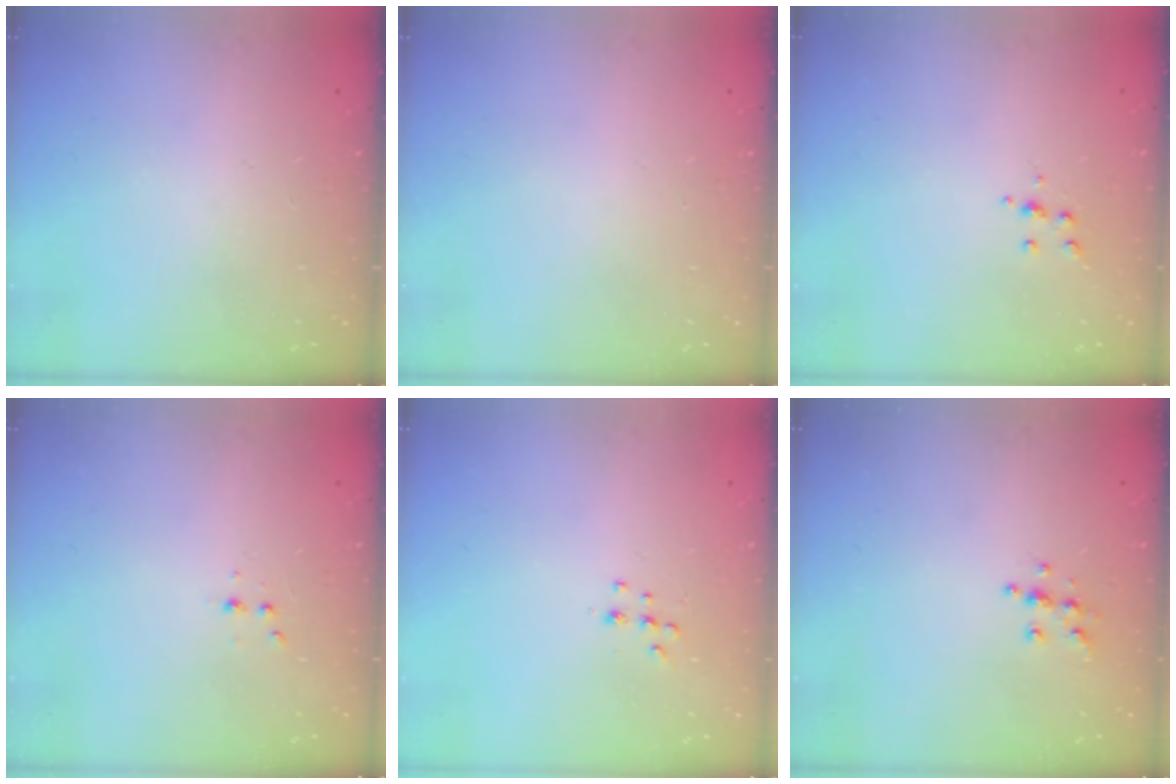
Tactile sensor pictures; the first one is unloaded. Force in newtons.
{"total": 0.0}
{"total": 4.0, "press": 3.9, "slide": 0.9}
{"total": 2.9, "press": 2.7, "slide": 1.0}
{"total": 5.8, "press": 5.8, "slide": 0.4}
{"total": 5.4, "press": 5.4, "slide": 0.3}